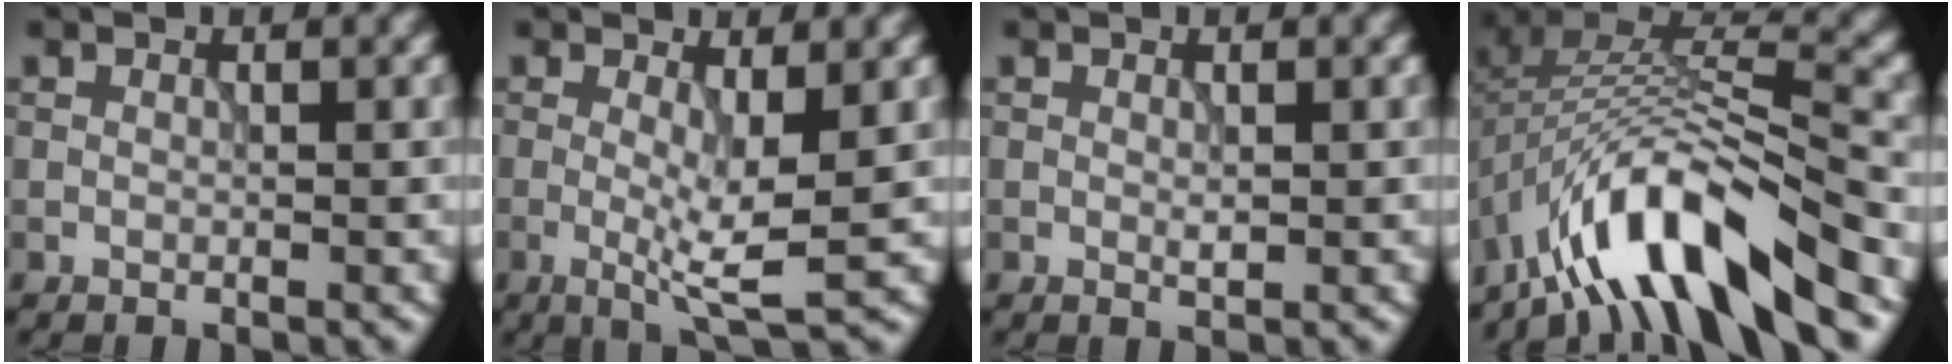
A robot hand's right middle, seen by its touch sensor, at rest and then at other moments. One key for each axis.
{"total": 4.5, "fx": -0.3, "fy": 0.7, "fz": 4.4, "tx": -0.080, "ty": -0.012, "tz": -0.005}
{"total": 0.7, "fx": 0.0, "fy": 0.2, "fz": 0.6, "tx": -0.012, "ty": -0.003, "tz": 0.001}
{"total": 10.6, "fx": -6.8, "fy": 2.9, "fz": 7.6, "tx": -0.118, "ty": 0.010, "tz": -0.124}